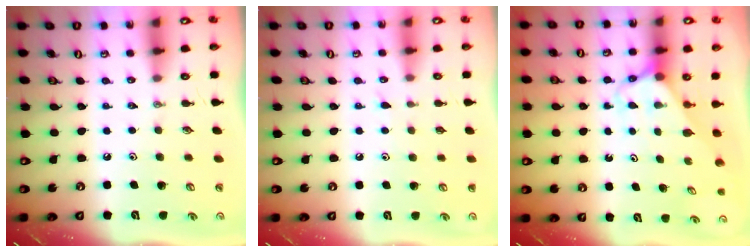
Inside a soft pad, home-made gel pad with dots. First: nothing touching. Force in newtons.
{"total": 6.7, "press": 6.7, "slide": 0.5}
{"total": 3.0, "press": 3.0, "slide": 0.2}